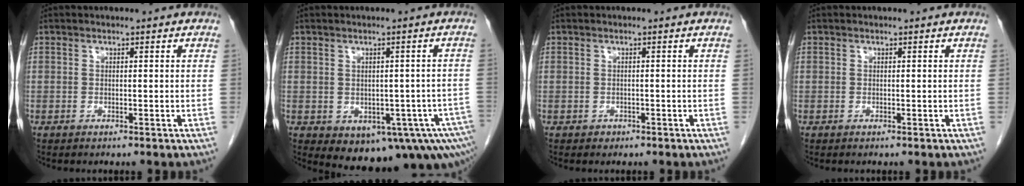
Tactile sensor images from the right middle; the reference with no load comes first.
{"total": 12.6, "force": [-6.0, 5.9, 9.3], "torque": [-0.090, 0.009, -0.063]}
{"total": 0.7, "force": [-0.3, 0.6, 0.0], "torque": [-0.005, 0.003, -0.003]}
{"total": 0.0}